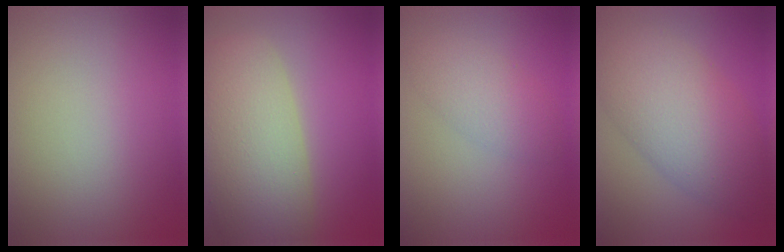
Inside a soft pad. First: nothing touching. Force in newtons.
{"total": 9.7, "press": 9.7, "slide": 0.6}
{"total": 2.9, "press": 2.9, "slide": 0.2}
{"total": 8.6, "press": 8.5, "slide": 0.5}